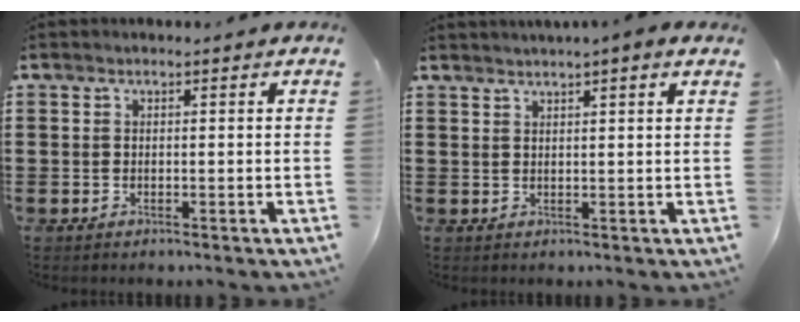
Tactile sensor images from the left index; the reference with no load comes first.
{"total": 1.7, "force": [1.5, -0.4, 0.8], "torque": [-0.016, 0.000, 0.028]}